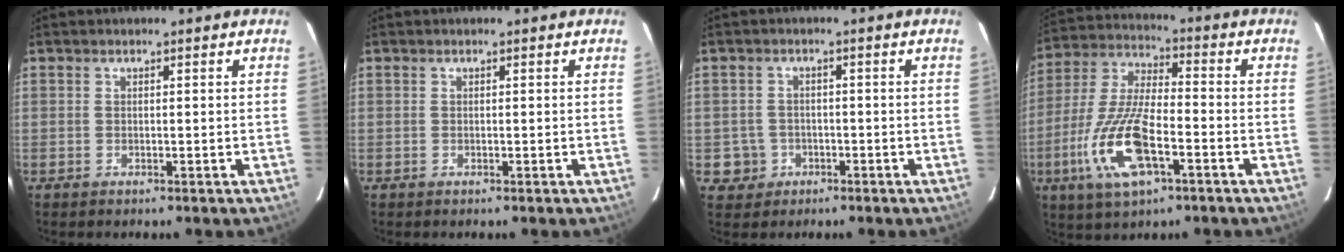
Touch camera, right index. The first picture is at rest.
{"total": 0.0}
{"total": 4.4, "force": [-1.4, 4.1, 0.2], "torque": [-0.014, 0.016, -0.018]}
{"total": 16.1, "force": [-6.1, 5.7, 13.7], "torque": [-0.299, -0.012, -0.118]}